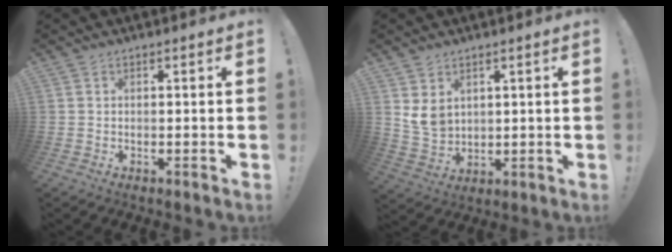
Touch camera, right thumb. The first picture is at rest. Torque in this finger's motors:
{"motor_torque": [-0.37, 0.53, 0.45, 0.36, 0.10]}